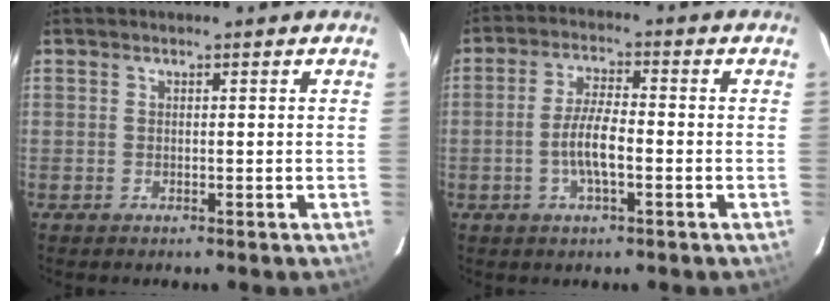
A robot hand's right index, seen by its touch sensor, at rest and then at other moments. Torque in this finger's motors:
{"motor_torque": [0.85, -0.60, 0.52, 0.11]}